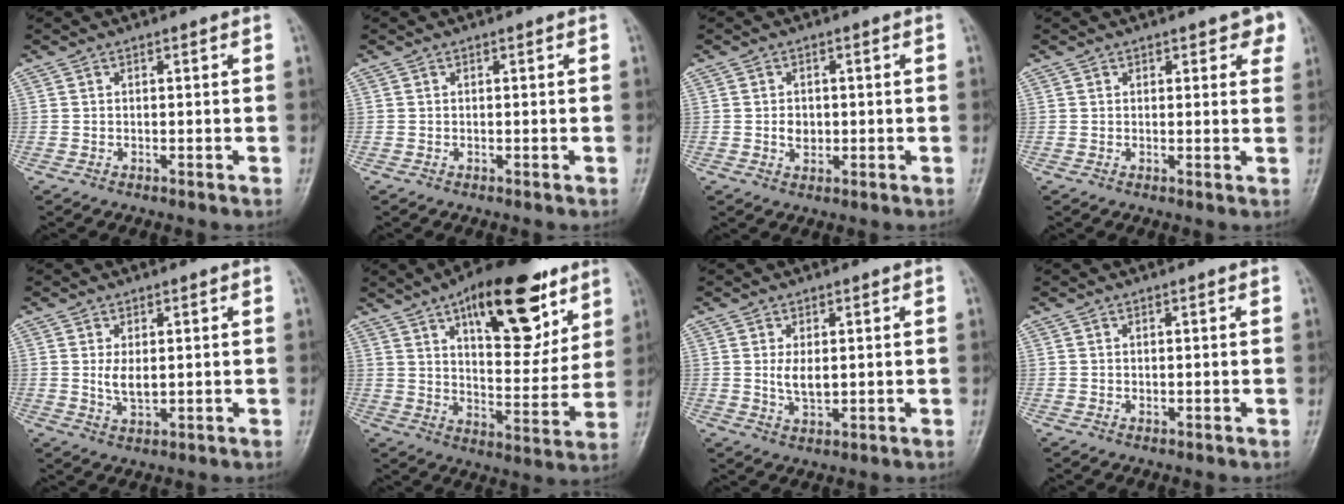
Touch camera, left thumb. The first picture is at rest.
{"total": 0.0}
{"total": 3.1, "force": [-0.2, 2.5, 1.8], "torque": [-0.015, 0.002, -0.003]}
{"total": 4.1, "force": [2.4, 2.4, 2.3], "torque": [0.012, -0.008, 0.022]}
{"total": 4.0, "force": [0.5, 2.3, 3.3], "torque": [-0.055, -0.012, 0.014]}
{"total": 22.4, "force": [12.4, 9.6, 16.1], "torque": [-0.190, -0.047, 0.190]}
{"total": 4.0, "force": [0.6, 2.2, 3.2], "torque": [-0.053, -0.012, 0.014]}
{"total": 0.6, "force": [0.2, 0.5, 0.3], "torque": [-0.002, -0.001, 0.002]}